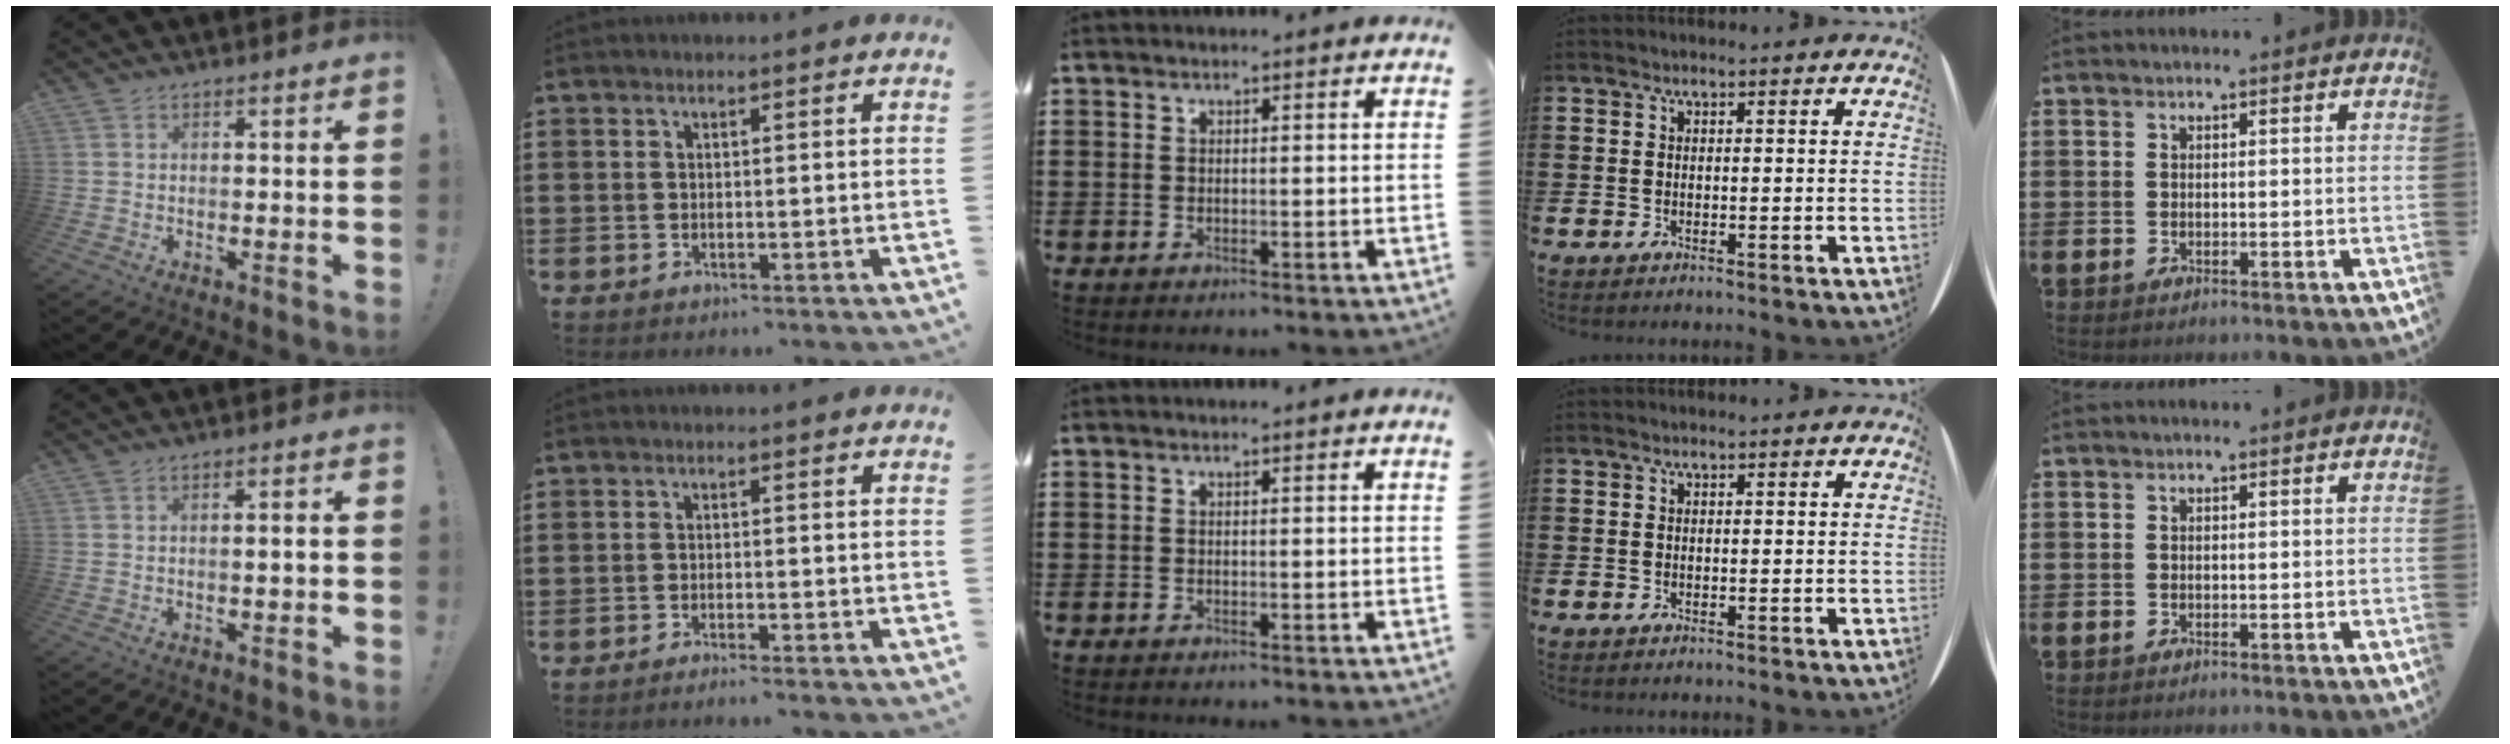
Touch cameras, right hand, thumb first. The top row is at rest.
{"thumb": {"total": 2.1, "force": [-0.7, 0.0, 2.0], "torque": [-0.038, 0.004, -0.014]}, "index": {"total": 1.4, "force": [-1.3, -0.2, 0.3], "torque": [-0.005, 0.001, -0.026]}}